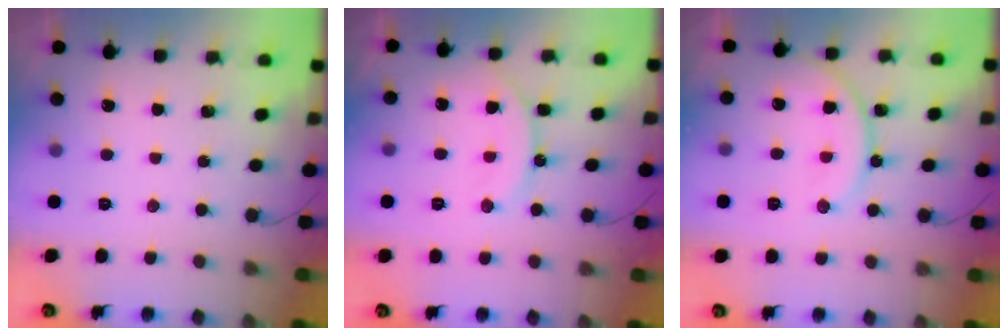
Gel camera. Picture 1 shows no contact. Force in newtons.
{"total": 13.2, "press": 13.1, "slide": 1.3}
{"total": 12.5, "press": 12.5, "slide": 1.2}